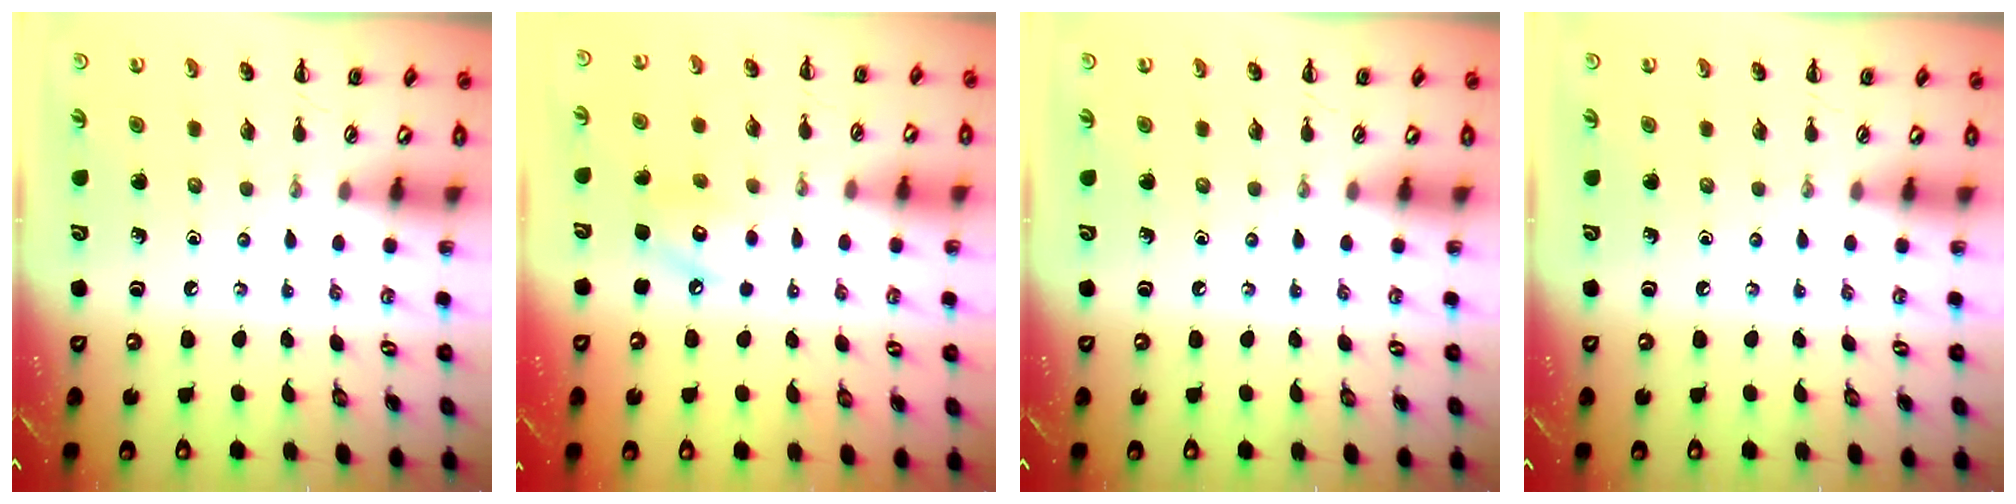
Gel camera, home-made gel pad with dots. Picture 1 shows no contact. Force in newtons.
{"total": 7.7, "press": 7.7, "slide": 0.8}
{"total": 0.0}
{"total": 0.0}